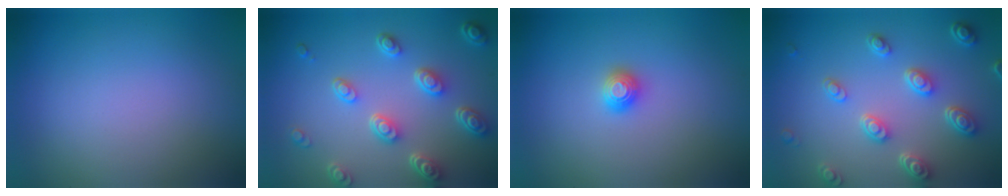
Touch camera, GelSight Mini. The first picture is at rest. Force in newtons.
{"total": 5.2, "press": 3.9, "slide": 3.5}
{"total": 1.1, "press": 1.1, "slide": 0.1}
{"total": 4.6, "press": 3.6, "slide": 2.8}